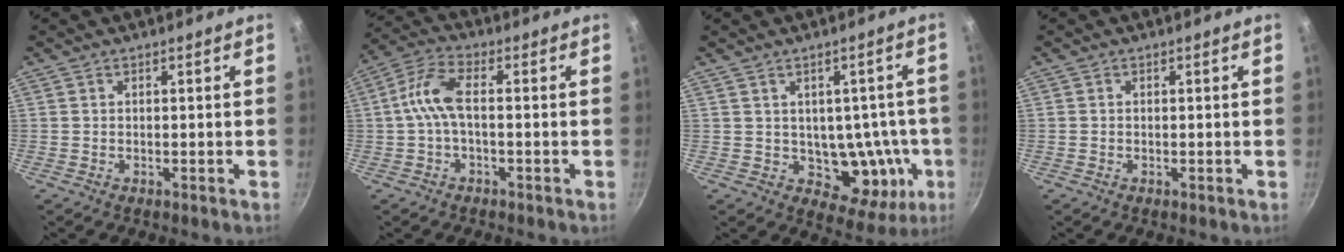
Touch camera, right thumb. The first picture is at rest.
{"total": 7.0, "force": [-0.9, 3.1, 6.2], "torque": [-0.143, 0.029, -0.028]}
{"total": 11.9, "force": [-1.1, 8.5, 8.2], "torque": [-0.061, -0.006, -0.001]}
{"total": 0.0}